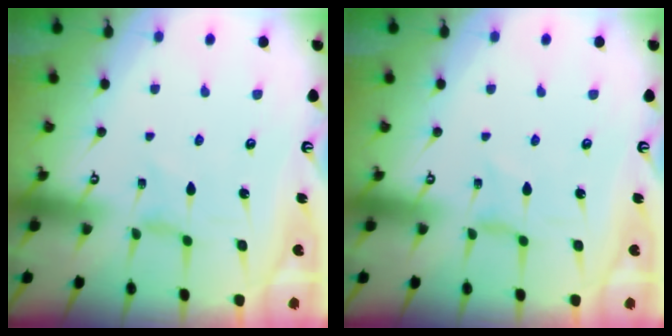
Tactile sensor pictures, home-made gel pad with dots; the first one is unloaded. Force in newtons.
{"total": 0.0}